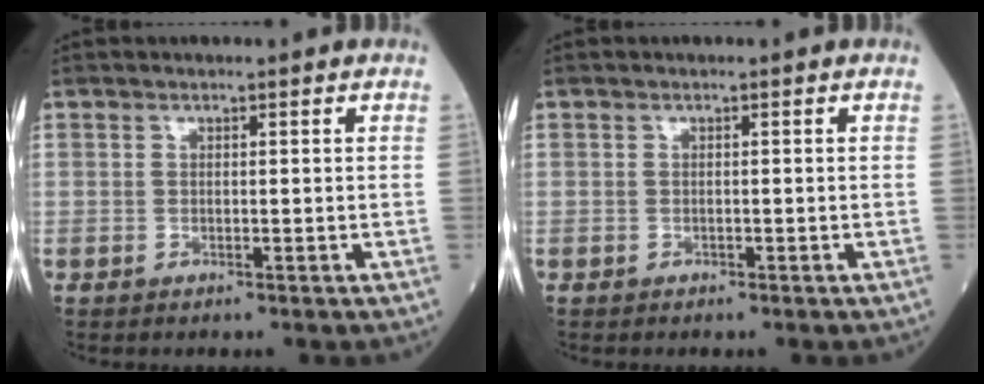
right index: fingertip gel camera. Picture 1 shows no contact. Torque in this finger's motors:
{"motor_torque": [0.19, -0.12, 0.05, -0.01]}